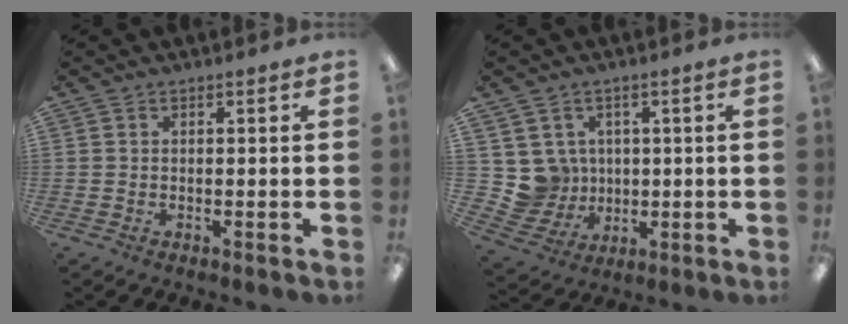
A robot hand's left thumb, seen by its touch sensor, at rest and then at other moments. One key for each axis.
{"total": 7.4, "fx": 2.0, "fy": 7.1, "fz": 0.5, "tx": -0.033, "ty": -0.008, "tz": 0.048}